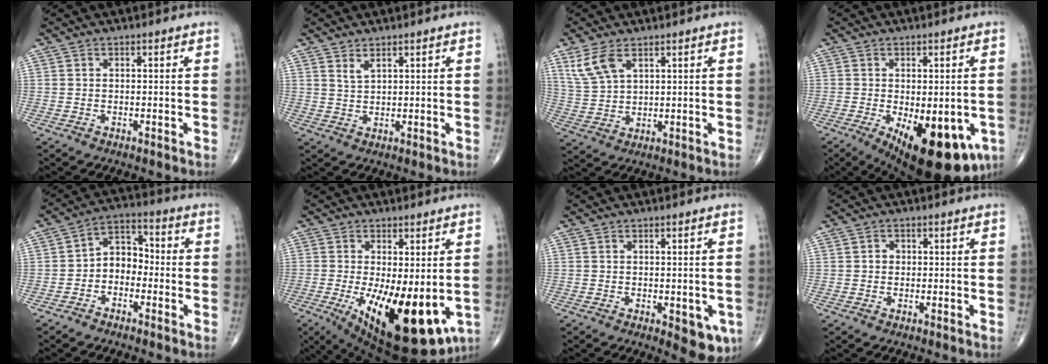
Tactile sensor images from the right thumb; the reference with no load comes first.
{"total": 2.1, "force": [1.5, 0.6, 1.3], "torque": [-0.026, -0.011, 0.034]}
{"total": 6.5, "force": [3.8, 3.0, 4.3], "torque": [-0.092, -0.011, 0.088]}
{"total": 17.5, "force": [-6.8, 7.8, 14.1], "torque": [-0.159, -0.010, -0.079]}
{"total": 6.7, "force": [-1.8, 5.0, 4.1], "torque": [-0.035, 0.036, -0.052]}
{"total": 19.3, "force": [-4.9, 7.7, 17.0], "torque": [-0.233, -0.035, -0.049]}
{"total": 6.1, "force": [-1.7, 2.7, 5.2], "torque": [-0.041, -0.009, -0.015]}
{"total": 1.3, "force": [0.1, 1.2, 0.5], "torque": [-0.002, 0.003, -0.001]}